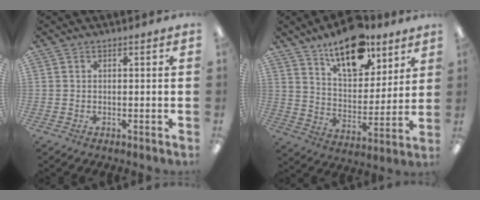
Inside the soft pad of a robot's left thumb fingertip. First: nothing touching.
{"total": 16.9, "force": [11.9, 8.3, 8.7], "torque": [-0.123, -0.069, 0.206]}